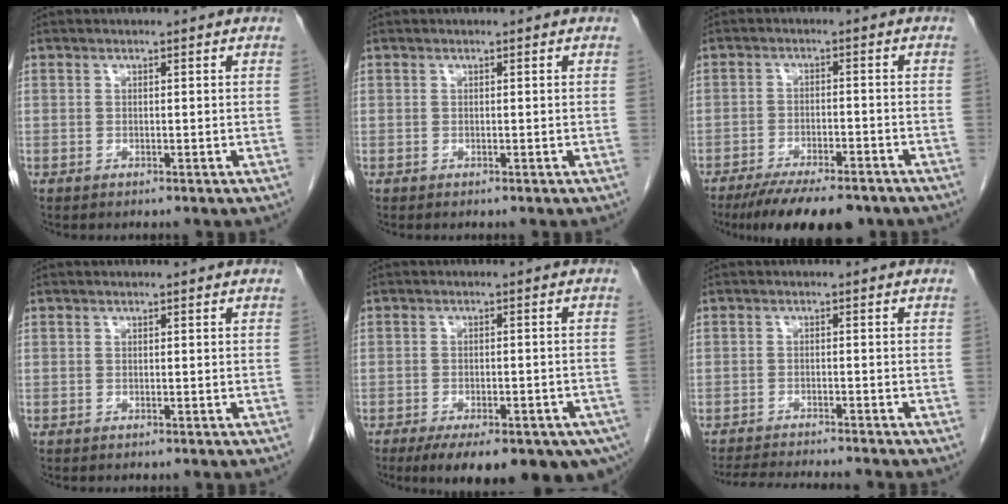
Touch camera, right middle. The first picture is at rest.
{"total": 0.0}
{"total": 12.5, "force": [-10.0, 2.9, 6.9], "torque": [-0.102, -0.016, -0.150]}
{"total": 0.0}
{"total": 18.8, "force": [-12.3, 6.8, 12.5], "torque": [-0.151, -0.020, -0.151]}
{"total": 8.8, "force": [-8.2, -0.3, 3.2], "torque": [-0.043, -0.015, -0.126]}